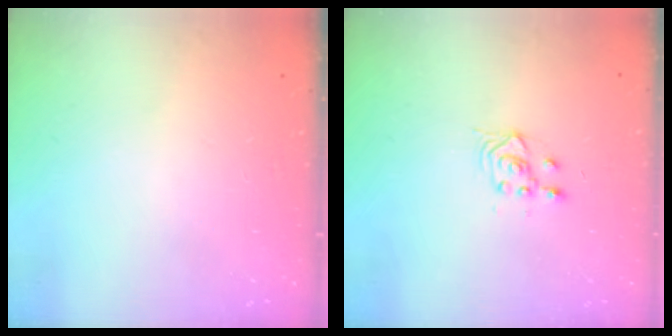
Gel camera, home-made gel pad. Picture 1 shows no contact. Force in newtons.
{"total": 3.0, "press": 2.6, "slide": 1.3}